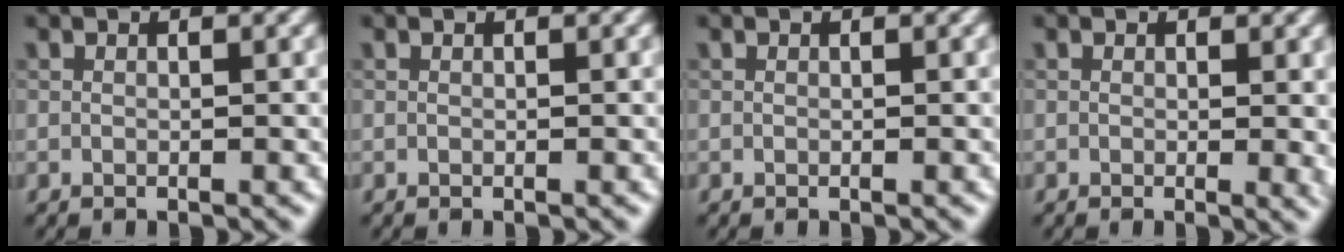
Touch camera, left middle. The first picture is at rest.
{"total": 0.0}
{"total": 0.0}
{"total": 1.6, "force": [0.2, 0.4, 1.5], "torque": [-0.015, -0.007, 0.003]}